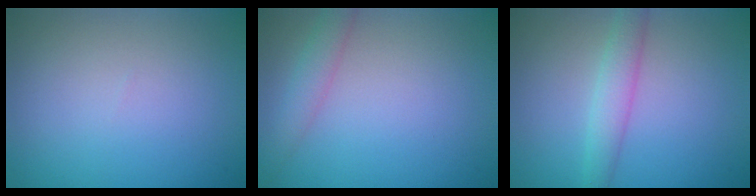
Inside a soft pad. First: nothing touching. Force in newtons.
{"total": 2.1, "press": 2.1, "slide": 0.1}
{"total": 2.6, "press": 2.6, "slide": 0.0}